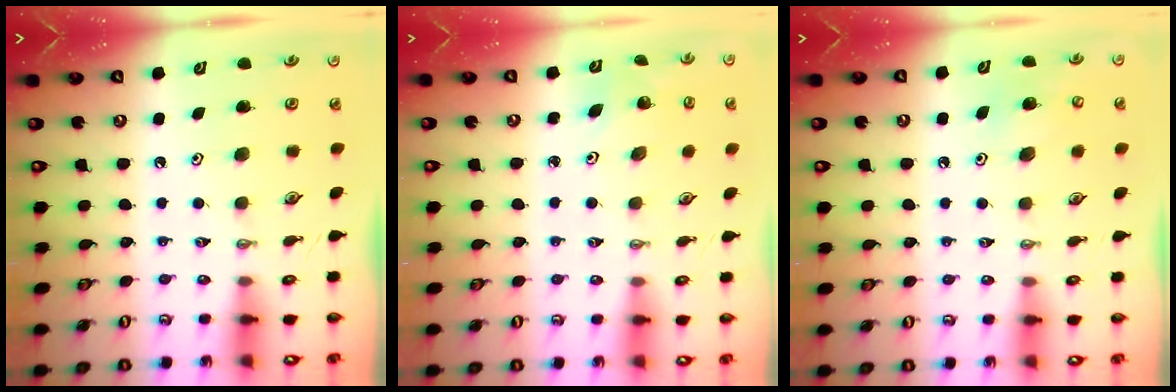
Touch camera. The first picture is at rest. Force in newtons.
{"total": 4.1, "press": 3.5, "slide": 2.0}
{"total": 7.5, "press": 7.5, "slide": 0.9}